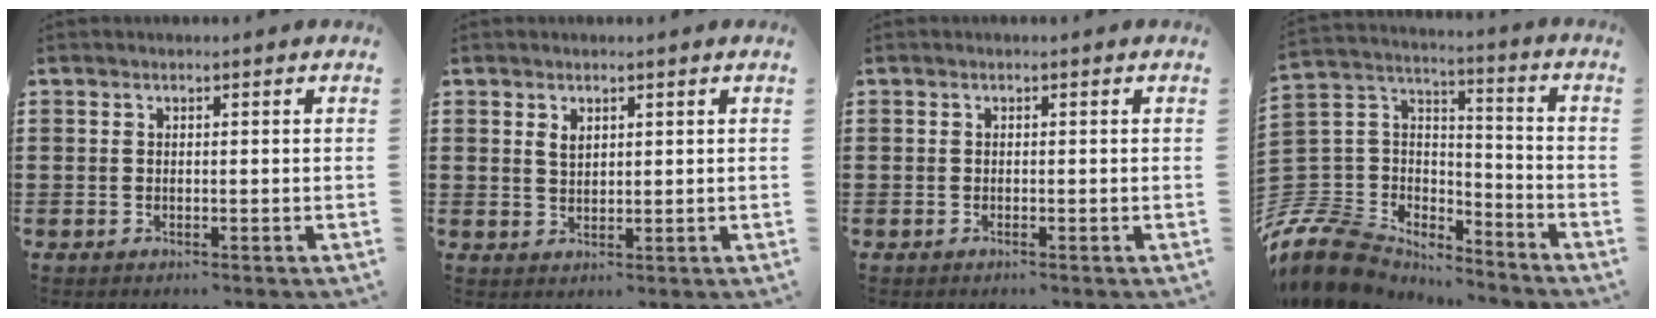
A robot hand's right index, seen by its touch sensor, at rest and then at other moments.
{"total": 1.7, "force": [1.0, 0.9, 0.9], "torque": [-0.021, 0.002, 0.020]}
{"total": 0.0}
{"total": 10.6, "force": [-8.6, 5.5, 2.7], "torque": [-0.103, 0.008, -0.174]}